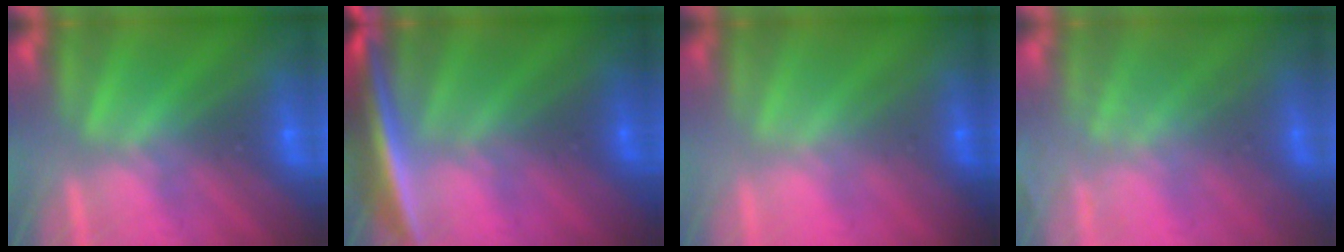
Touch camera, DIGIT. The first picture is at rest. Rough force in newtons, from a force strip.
{"total": 5.7}
{"total": 1.5}
{"total": 1.7}